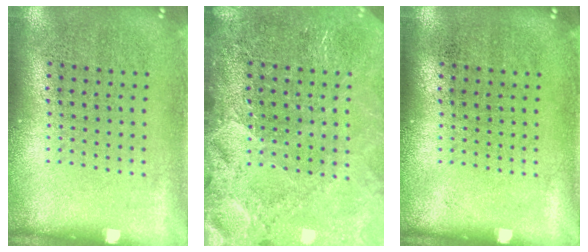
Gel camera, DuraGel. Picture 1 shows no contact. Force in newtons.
{"total": 3.3, "press": 3.0, "slide": 1.2}
{"total": 0.0}